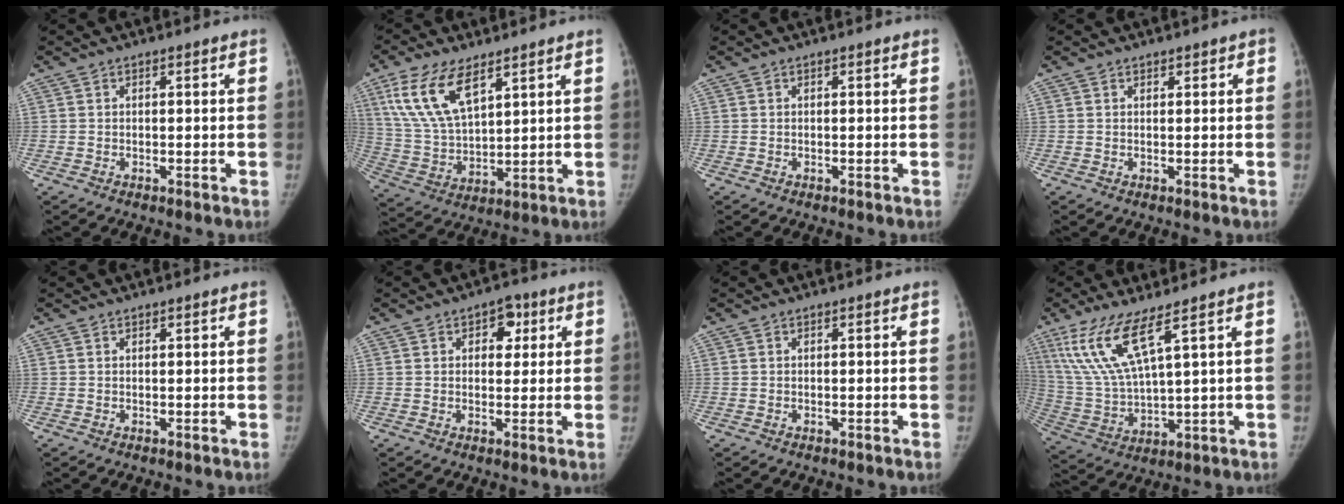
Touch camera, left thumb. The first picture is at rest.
{"total": 14.1, "force": [7.6, 6.5, 10.0], "torque": [-0.186, -0.025, 0.158]}
{"total": 0.0}
{"total": 0.9, "force": [0.6, 0.6, 0.3], "torque": [0.009, -0.001, 0.004]}
{"total": 0.0}
{"total": 4.9, "force": [1.9, 3.3, 3.1], "torque": [-0.009, -0.002, 0.020]}
{"total": 0.0}
{"total": 11.9, "force": [6.9, 2.0, 9.5], "torque": [-0.217, -0.035, 0.153]}